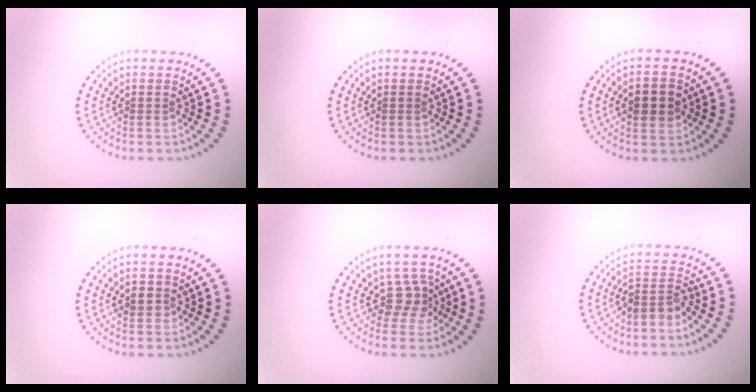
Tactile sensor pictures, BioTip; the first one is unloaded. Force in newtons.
{"total": 0.0}
{"total": 3.7, "press": 3.7, "slide": 0.2}
{"total": 1.2, "press": 1.1, "slide": 0.5}
{"total": 2.3, "press": 1.6, "slide": 1.6}
{"total": 2.4, "press": 1.9, "slide": 1.5}